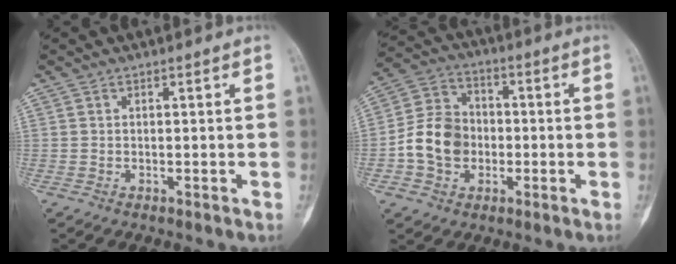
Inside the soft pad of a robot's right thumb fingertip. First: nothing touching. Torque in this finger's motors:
{"motor_torque": [1.51, 1.39, 0.57, -0.56, 0.06]}